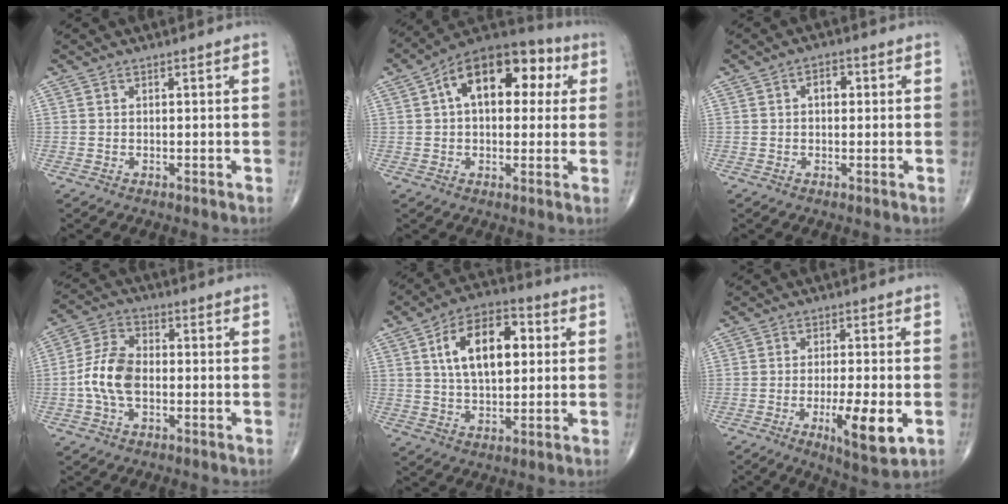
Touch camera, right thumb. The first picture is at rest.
{"total": 17.4, "force": [4.4, 10.1, 13.4], "torque": [-0.160, 0.032, 0.055]}
{"total": 2.9, "force": [0.4, 1.9, 2.1], "torque": [-0.021, 0.011, 0.003]}
{"total": 9.1, "force": [-1.4, 5.4, 7.2], "torque": [-0.149, 0.024, -0.035]}
{"total": 14.6, "force": [3.4, 7.9, 11.8], "torque": [-0.175, 0.009, 0.053]}
{"total": 9.9, "force": [-3.0, 2.3, 9.1], "torque": [-0.145, -0.010, -0.043]}